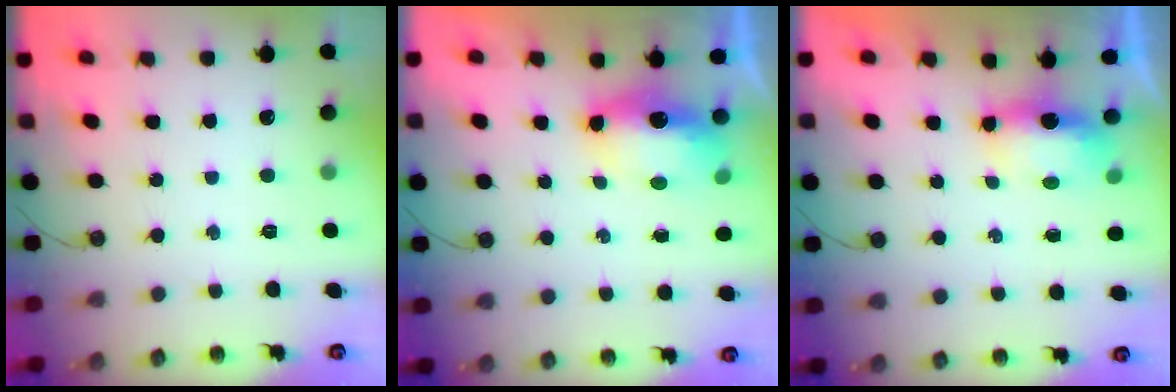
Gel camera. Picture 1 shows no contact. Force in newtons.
{"total": 8.2, "press": 8.1, "slide": 0.9}
{"total": 6.3, "press": 6.2, "slide": 1.0}